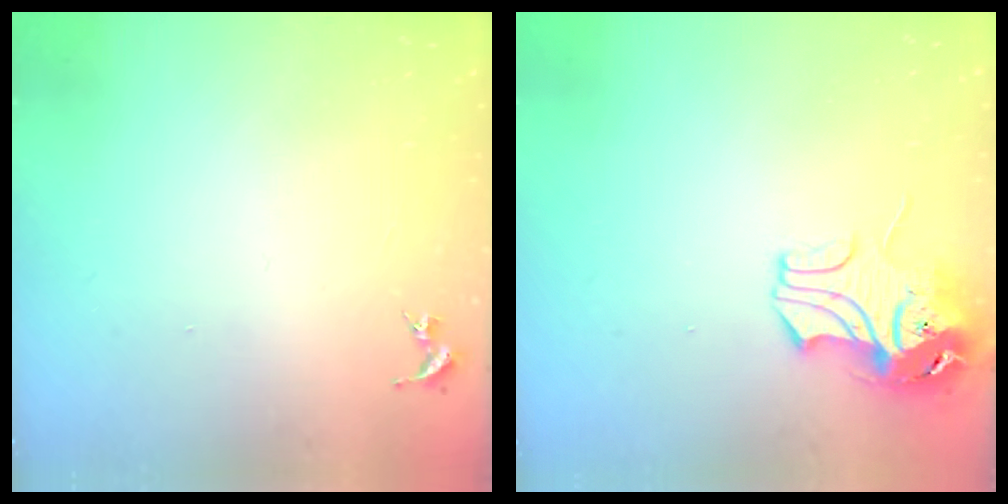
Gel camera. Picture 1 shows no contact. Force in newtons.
{"total": 9.1, "press": 9.0, "slide": 1.4}